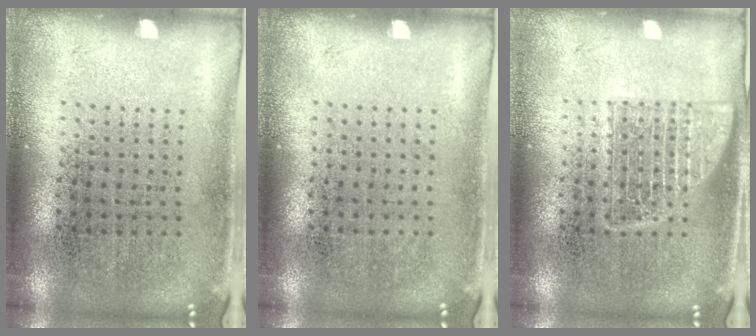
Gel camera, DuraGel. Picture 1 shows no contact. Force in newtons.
{"total": 0.0}
{"total": 2.5, "press": 2.5, "slide": 0.4}